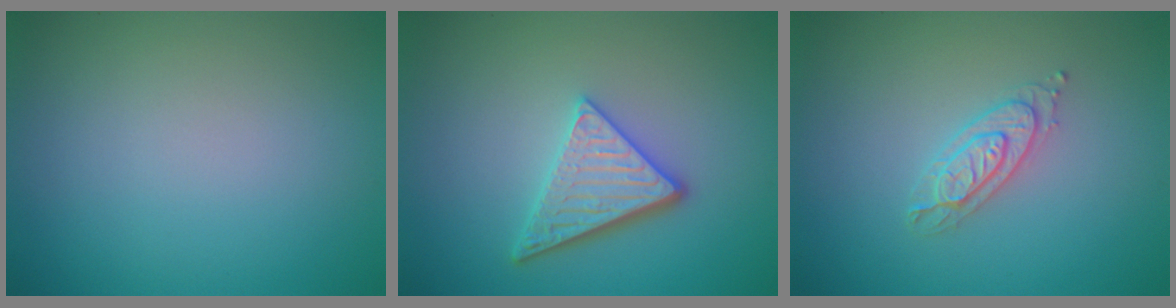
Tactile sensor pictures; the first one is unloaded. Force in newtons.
{"total": 4.0, "press": 3.4, "slide": 2.1}
{"total": 2.2, "press": 2.2, "slide": 0.3}